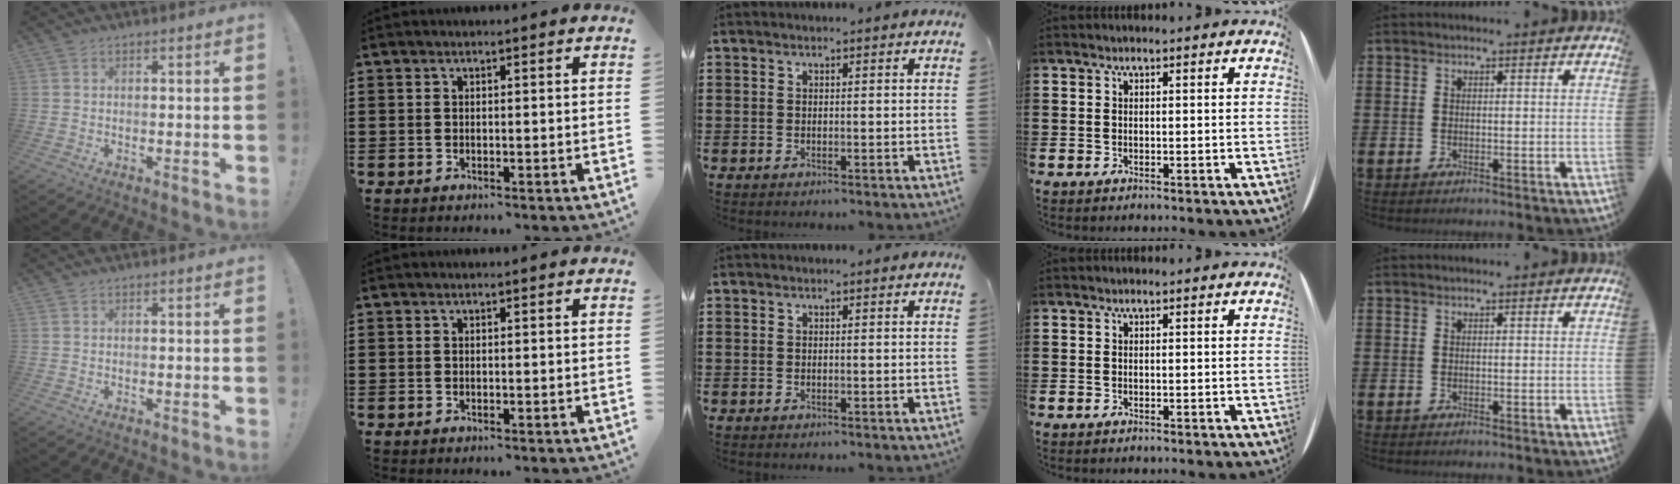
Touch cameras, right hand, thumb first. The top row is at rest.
{}